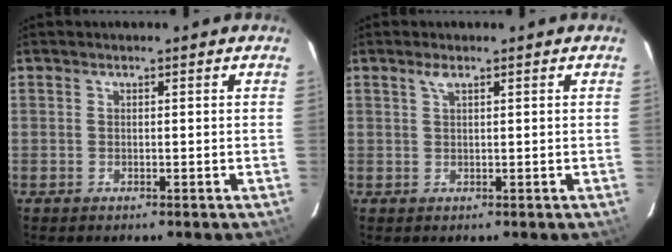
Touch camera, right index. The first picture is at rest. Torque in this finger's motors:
{"motor_torque": [0.14, -0.01, 0.03, 0.03]}